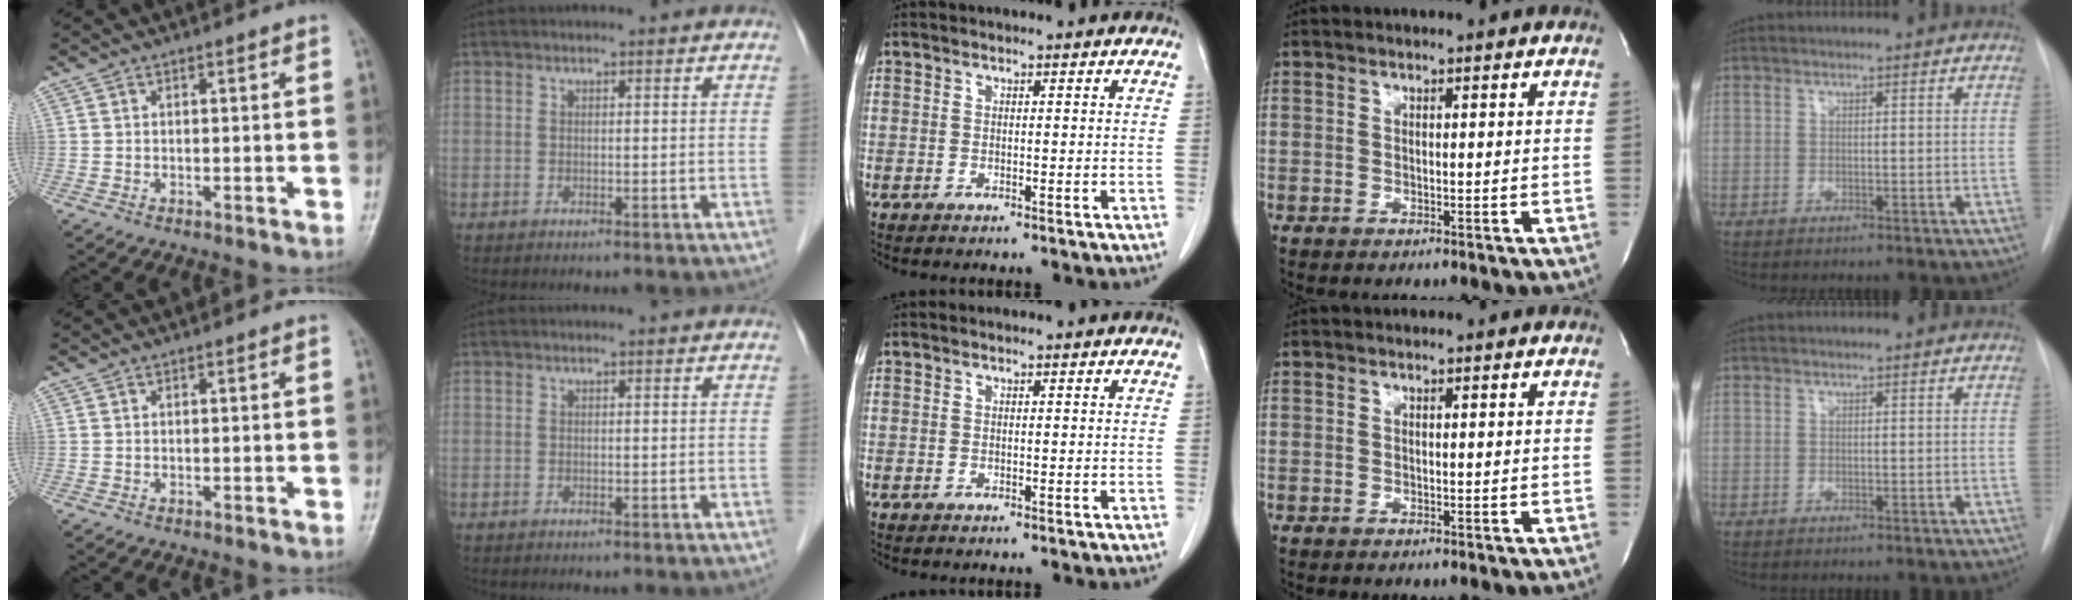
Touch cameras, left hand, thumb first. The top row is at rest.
{}